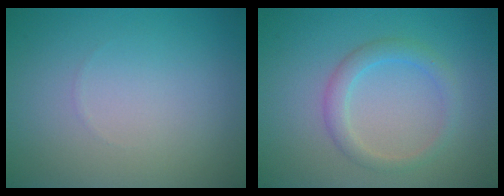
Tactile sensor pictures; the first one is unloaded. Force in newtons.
{"total": 2.3, "press": 2.3, "slide": 0.1}